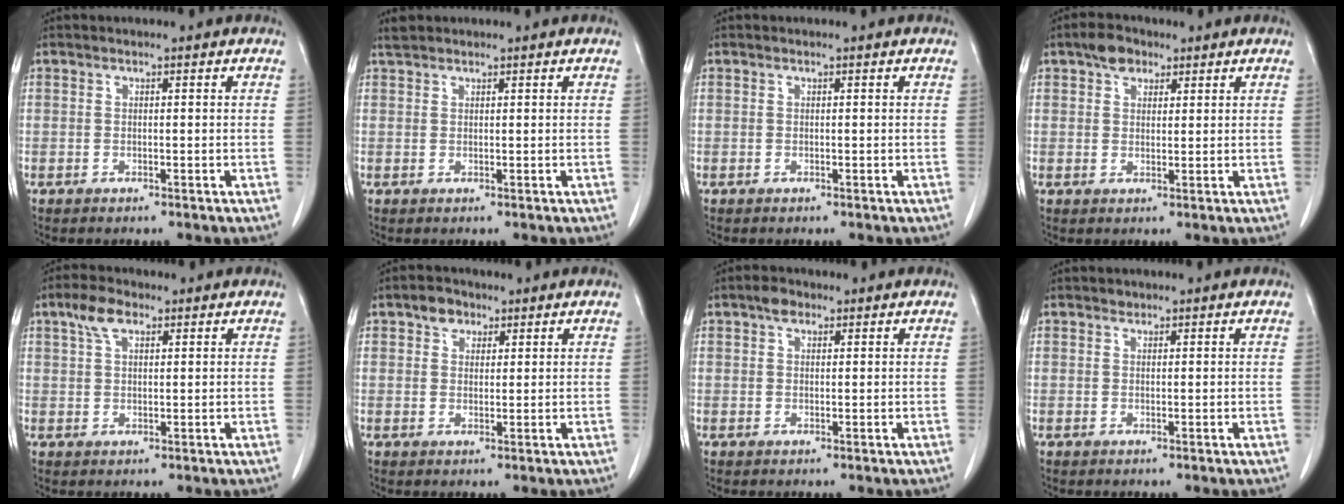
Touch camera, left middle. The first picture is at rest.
{"total": 1.5, "force": [1.4, 0.5, 0.2], "torque": [-0.009, 0.009, 0.027]}
{"total": 0.0}
{"total": 3.5, "force": [2.2, 2.2, 1.6], "torque": [-0.032, 0.010, 0.040]}
{"total": 4.2, "force": [2.4, 1.9, 2.9], "torque": [-0.064, 0.013, 0.048]}
{"total": 3.1, "force": [1.9, 2.2, 1.1], "torque": [-0.021, 0.008, 0.031]}
{"total": 2.0, "force": [1.3, 1.2, 1.0], "torque": [-0.019, 0.007, 0.020]}
{"total": 0.7, "force": [0.5, 0.4, 0.0], "torque": [-0.002, -0.004, 0.006]}